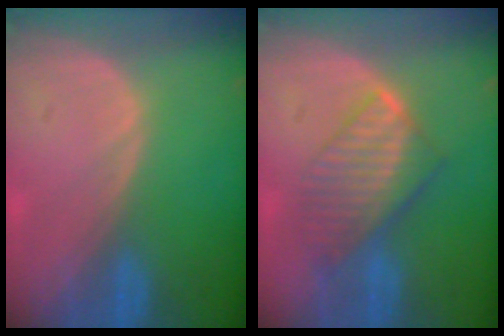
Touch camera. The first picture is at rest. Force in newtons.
{"total": 7.6, "press": 6.9, "slide": 3.2}